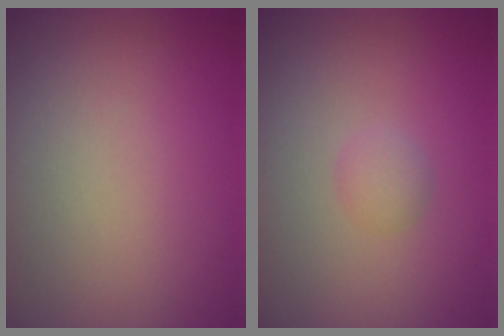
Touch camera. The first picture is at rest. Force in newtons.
{"total": 1.2, "press": 1.2, "slide": 0.1}